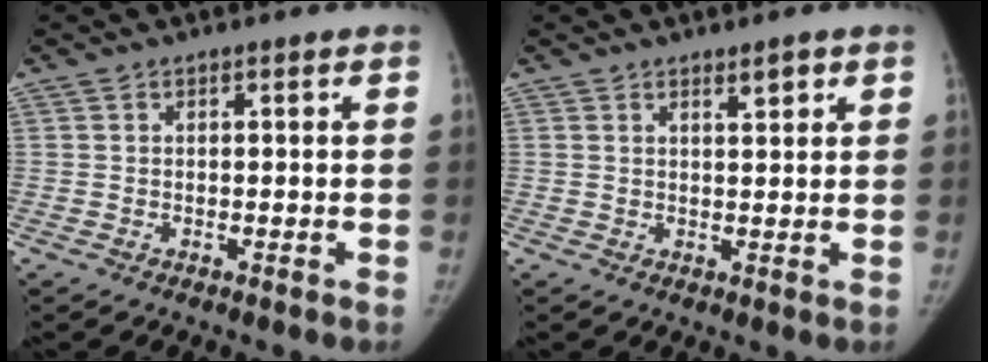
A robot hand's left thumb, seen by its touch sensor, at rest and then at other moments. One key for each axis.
{"total": 2.4, "fx": 1.6, "fy": 0.7, "fz": 1.7, "tx": -0.019, "ty": -0.011, "tz": 0.026}